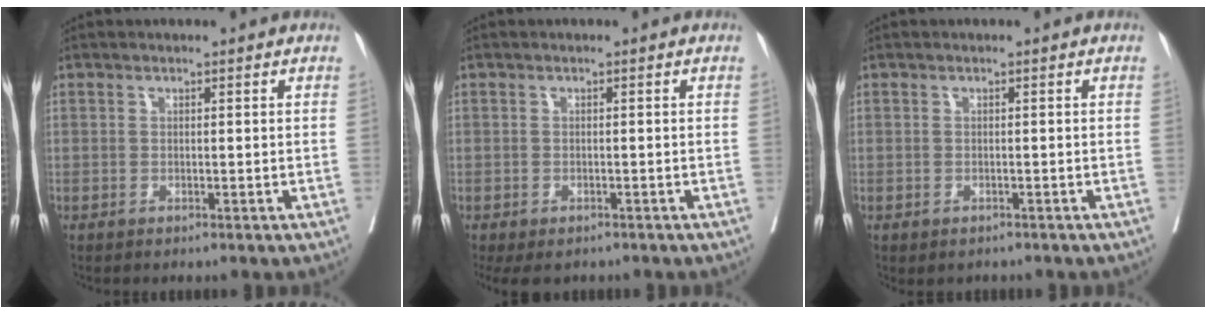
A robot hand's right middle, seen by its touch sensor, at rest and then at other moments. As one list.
[{"total": 5.1, "force": [-3.8, 2.6, 2.1], "torque": [-0.027, -0.007, -0.053]}, {"total": 1.4, "force": [-1.1, 0.8, 0.3], "torque": [-0.007, -0.001, -0.013]}]